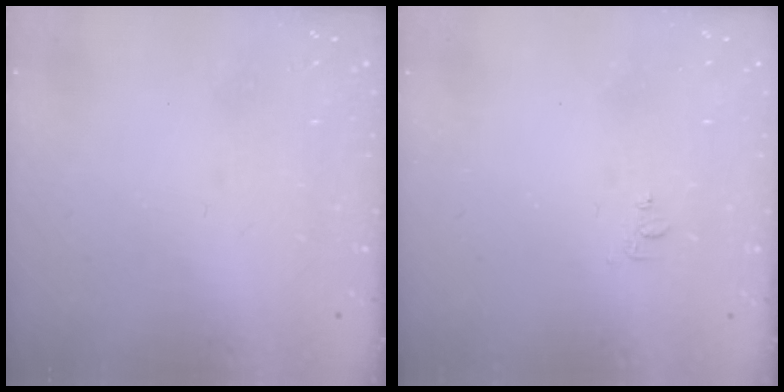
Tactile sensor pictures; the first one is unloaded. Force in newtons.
{"total": 5.4, "press": 5.3, "slide": 0.6}